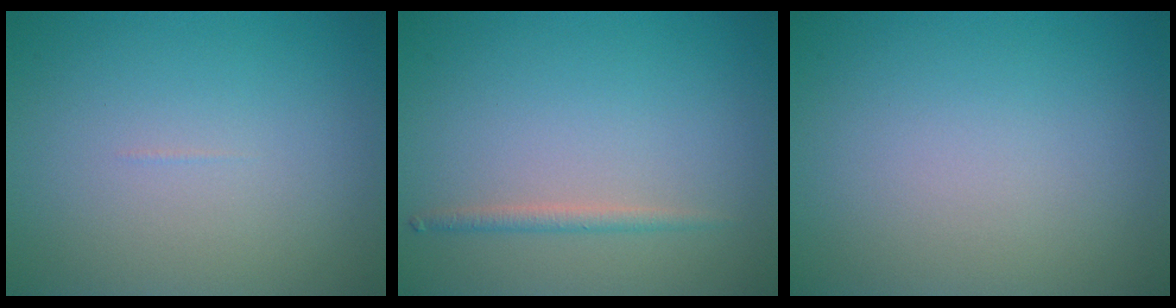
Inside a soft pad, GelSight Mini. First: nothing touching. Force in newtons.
{"total": 1.2, "press": 1.2, "slide": 0.0}
{"total": 0.0}